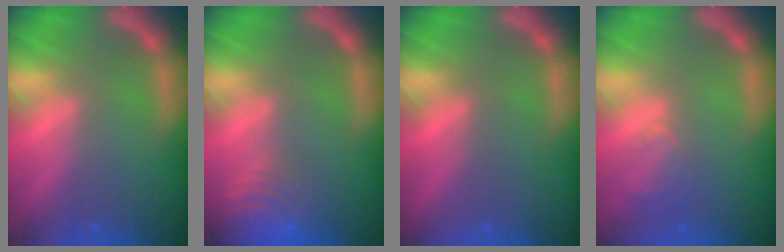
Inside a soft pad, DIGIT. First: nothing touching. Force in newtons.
{"total": 8.5}
{"total": 0.0}
{"total": 2.5}